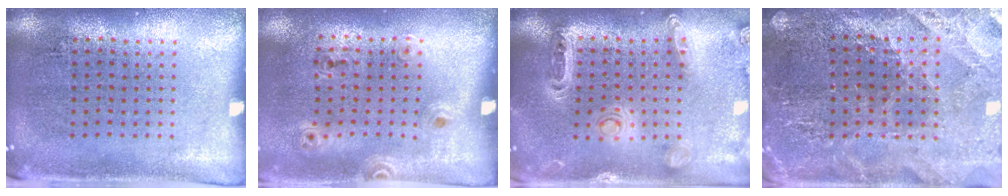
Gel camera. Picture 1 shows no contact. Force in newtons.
{"total": 1.2, "press": 0.9, "slide": 0.8}
{"total": 1.3, "press": 1.3, "slide": 0.2}
{"total": 2.8, "press": 2.8, "slide": 0.2}